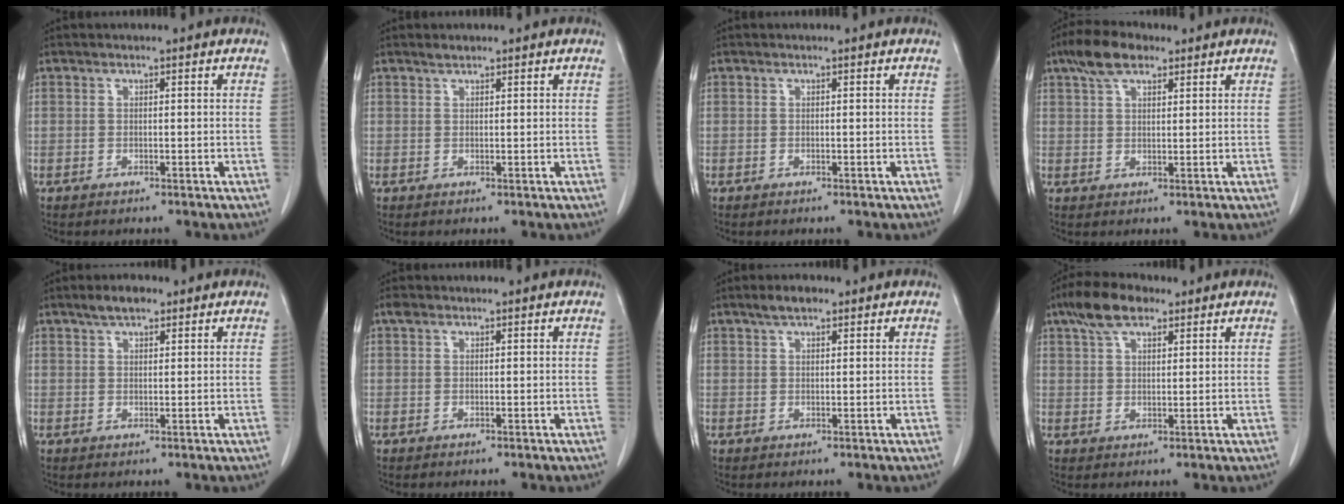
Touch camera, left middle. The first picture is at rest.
{"total": 0.9, "force": [0.9, 0.2, 0.3], "torque": [-0.011, 0.001, 0.017]}
{"total": 0.0}
{"total": 6.2, "force": [4.1, 2.7, 3.8], "torque": [-0.077, 0.018, 0.077]}
{"total": 3.5, "force": [2.5, 1.3, 2.0], "torque": [-0.042, 0.007, 0.044]}
{"total": 1.0, "force": [0.8, 0.5, 0.4], "torque": [-0.014, 0.013, 0.014]}
{"total": 3.0, "force": [2.1, 1.0, 1.8], "torque": [-0.038, 0.007, 0.038]}
{"total": 7.0, "force": [4.6, 2.9, 4.3], "torque": [-0.087, 0.020, 0.086]}